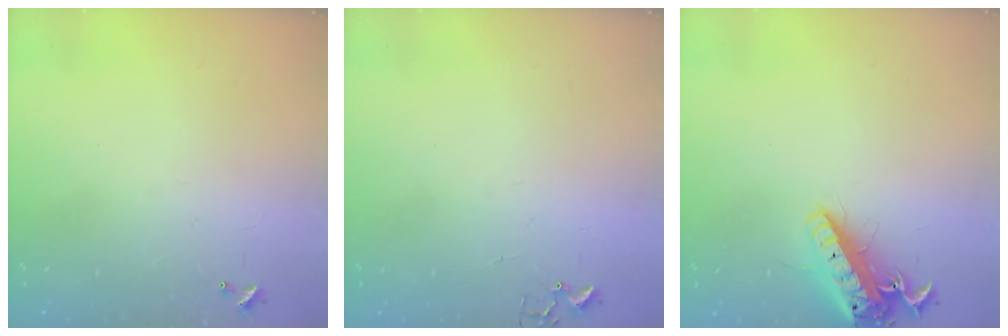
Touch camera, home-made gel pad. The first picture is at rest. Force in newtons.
{"total": 1.9, "press": 1.9, "slide": 0.2}
{"total": 15.2, "press": 14.9, "slide": 3.0}